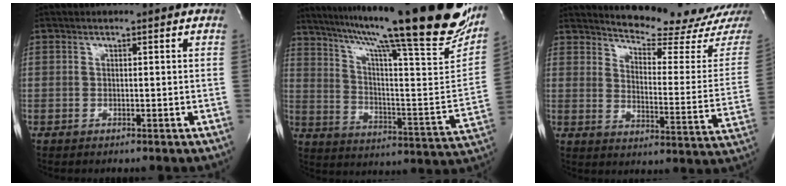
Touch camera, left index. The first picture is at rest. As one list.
[{"total": 33.4, "force": [24.9, 3.0, 22.1], "torque": [-0.292, -0.050, 0.342]}, {"total": 15.5, "force": [15.0, -0.5, 3.8], "torque": [-0.057, -0.103, 0.184]}]